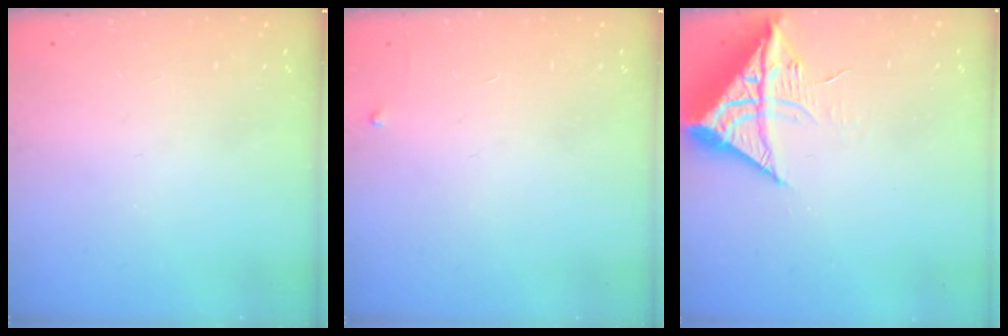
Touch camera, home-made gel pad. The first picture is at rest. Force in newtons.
{"total": 2.6, "press": 2.6, "slide": 0.4}
{"total": 10.5, "press": 10.5, "slide": 1.0}